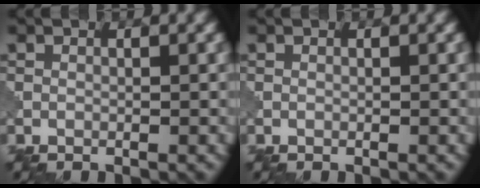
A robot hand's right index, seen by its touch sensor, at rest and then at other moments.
{"total": 0.0}